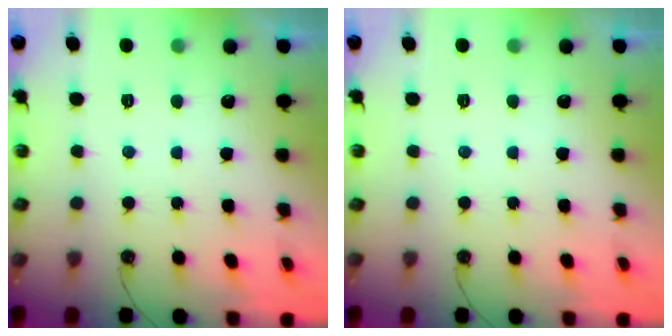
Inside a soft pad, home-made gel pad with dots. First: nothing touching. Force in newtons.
{"total": 0.0}